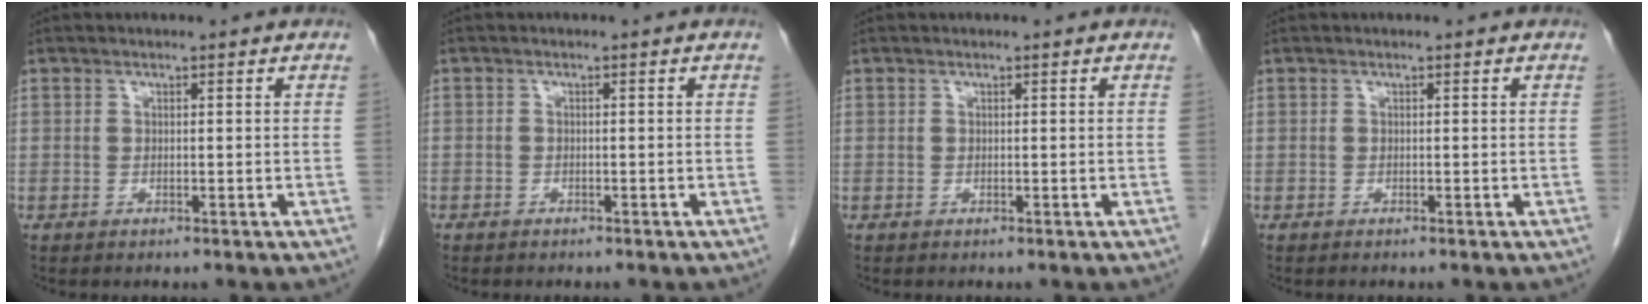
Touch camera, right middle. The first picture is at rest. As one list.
[{"total": 0.8, "force": [-0.6, 0.5, 0.1], "torque": [-0.004, 0.002, -0.009]}, {"total": 0.0}, {"total": 0.0}]